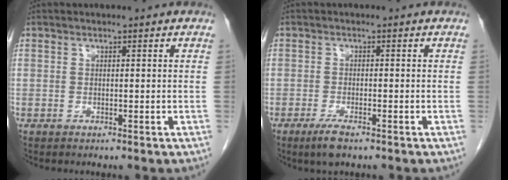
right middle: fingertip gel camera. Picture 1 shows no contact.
{"total": 3.2, "force": [-2.1, 0.6, 2.3], "torque": [-0.053, -0.007, -0.039]}